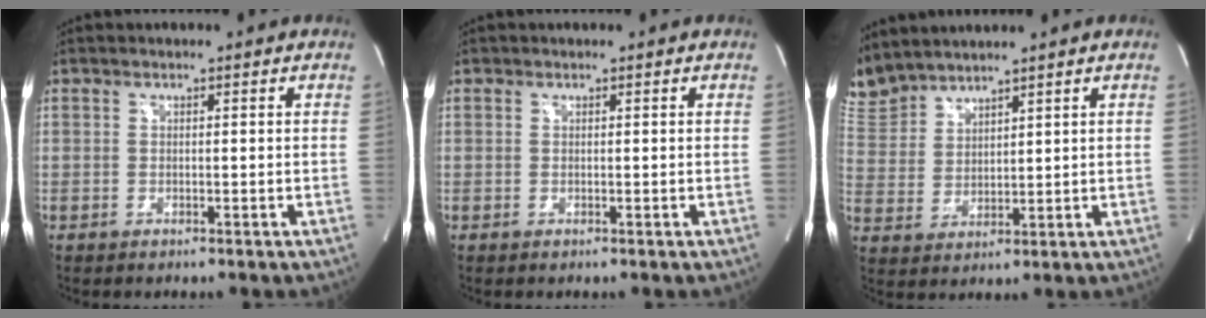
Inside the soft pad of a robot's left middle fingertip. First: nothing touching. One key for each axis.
{"total": 0.0}
{"total": 7.9, "fx": 7.7, "fy": 1.6, "fz": 0.9, "tx": -0.038, "ty": 0.013, "tz": 0.173}